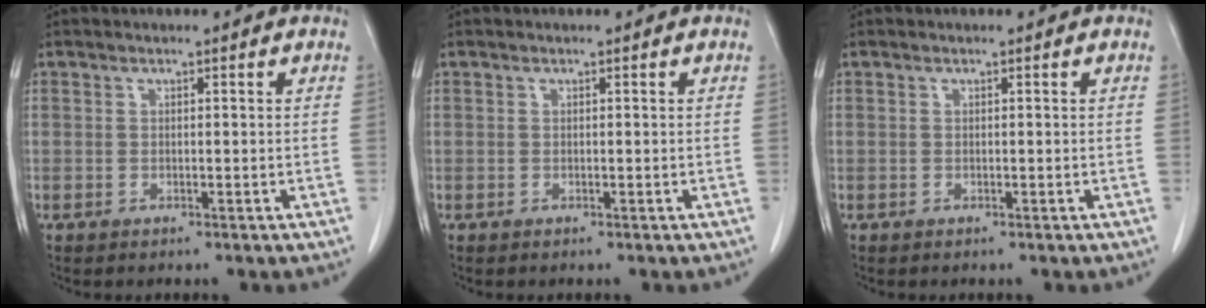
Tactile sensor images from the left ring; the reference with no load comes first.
{"total": 0.0}
{"total": 0.0}